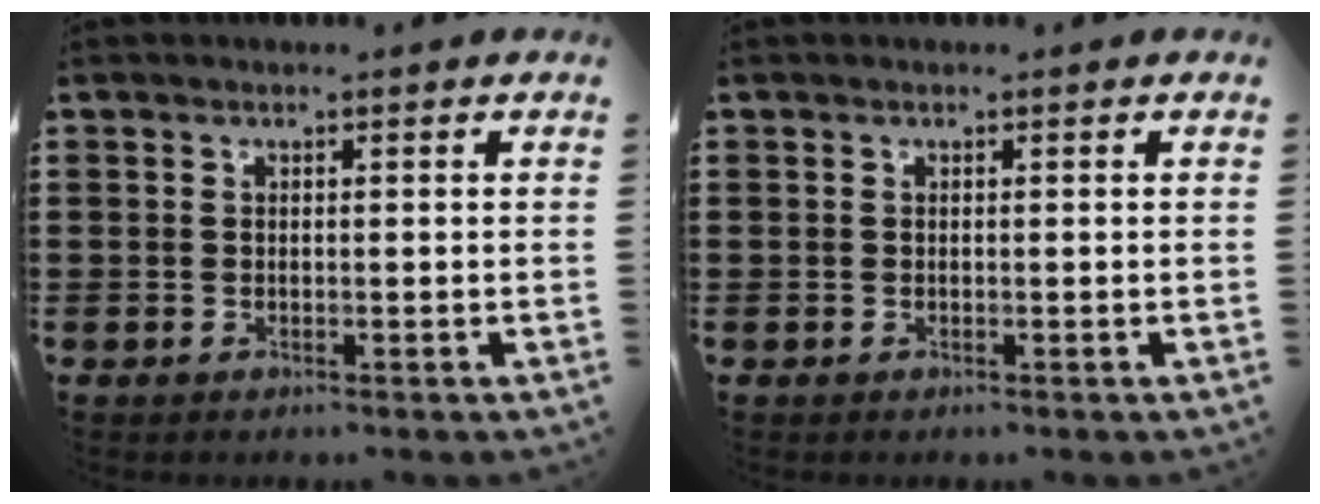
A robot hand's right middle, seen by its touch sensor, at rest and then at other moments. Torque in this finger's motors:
{"motor_torque": [0.02, -0.02, 0.02, -0.01]}